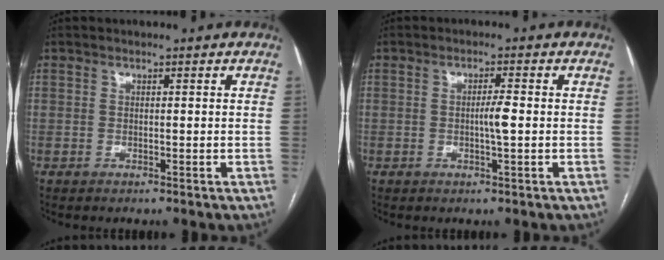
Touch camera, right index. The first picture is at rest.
{"total": 2.5, "force": [-0.2, 0.0, 2.5], "torque": [-0.045, -0.001, -0.004]}